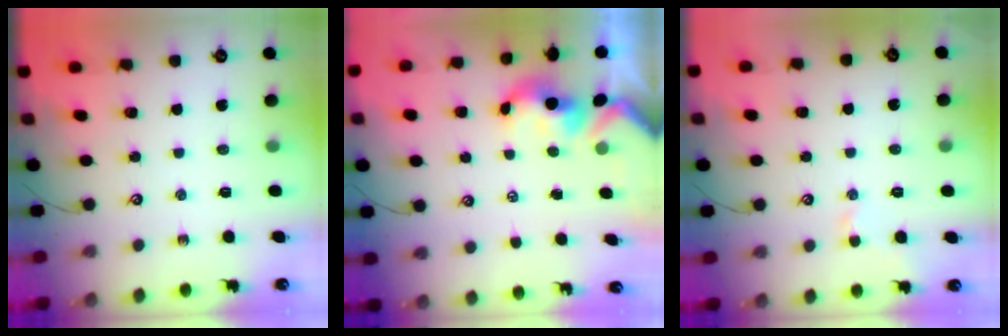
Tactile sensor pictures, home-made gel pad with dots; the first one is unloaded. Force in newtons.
{"total": 1.7, "press": 1.5, "slide": 0.7}
{"total": 0.8, "press": 0.7, "slide": 0.5}